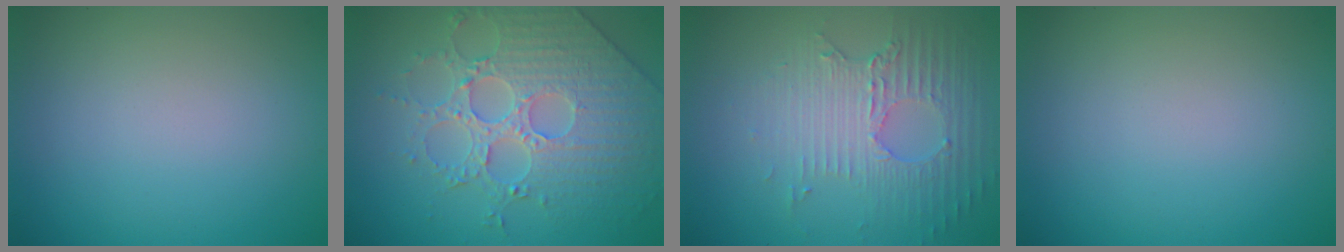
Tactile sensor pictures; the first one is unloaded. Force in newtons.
{"total": 4.9, "press": 4.9, "slide": 0.4}
{"total": 5.0, "press": 3.4, "slide": 3.6}
{"total": 0.0}